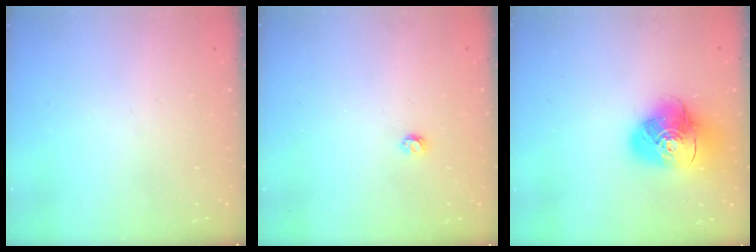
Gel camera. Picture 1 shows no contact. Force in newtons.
{"total": 3.0, "press": 3.0, "slide": 0.4}
{"total": 16.0, "press": 15.9, "slide": 1.8}